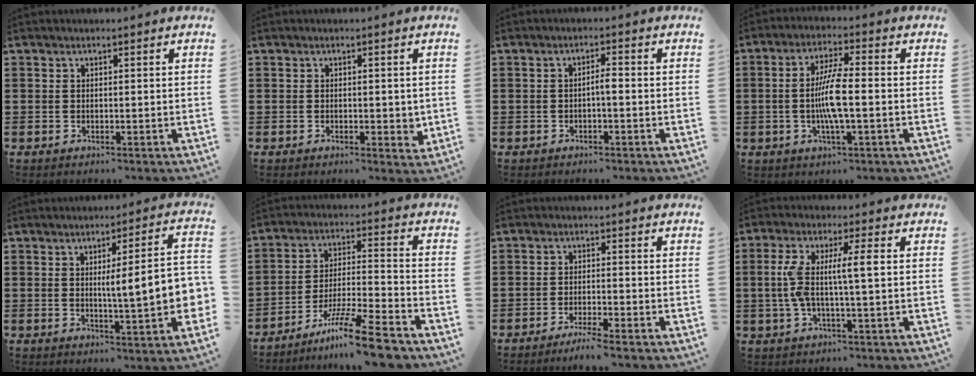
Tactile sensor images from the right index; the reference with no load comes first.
{"total": 1.8, "force": [-0.2, 0.8, 1.6], "torque": [-0.028, 0.002, -0.004]}
{"total": 1.8, "force": [-0.6, 0.3, 1.7], "torque": [-0.032, 0.002, -0.013]}
{"total": 6.7, "force": [-0.9, 0.9, 6.6], "torque": [-0.129, -0.003, -0.022]}
{"total": 8.9, "force": [-0.1, 1.1, 8.8], "torque": [-0.131, -0.012, -0.010]}
{"total": 12.4, "force": [-9.8, 0.6, 7.5], "torque": [-0.125, 0.024, -0.185]}
{"total": 2.7, "force": [-2.4, -0.4, 1.2], "torque": [-0.020, -0.001, -0.044]}
{"total": 6.9, "force": [0.4, 0.9, 6.8], "torque": [-0.141, -0.005, -0.003]}